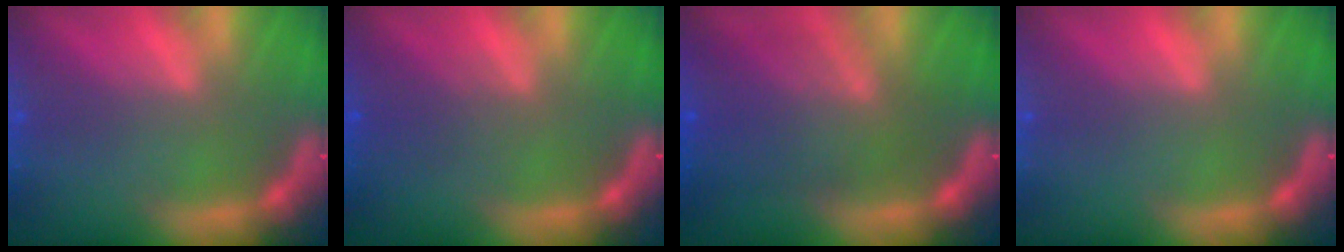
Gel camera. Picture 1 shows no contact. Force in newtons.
{"total": 2.5}
{"total": 7.5}
{"total": 0.0}